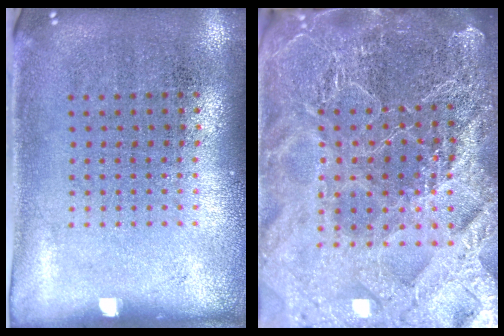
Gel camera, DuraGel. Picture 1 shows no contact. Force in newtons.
{"total": 6.3, "press": 5.4, "slide": 3.1}